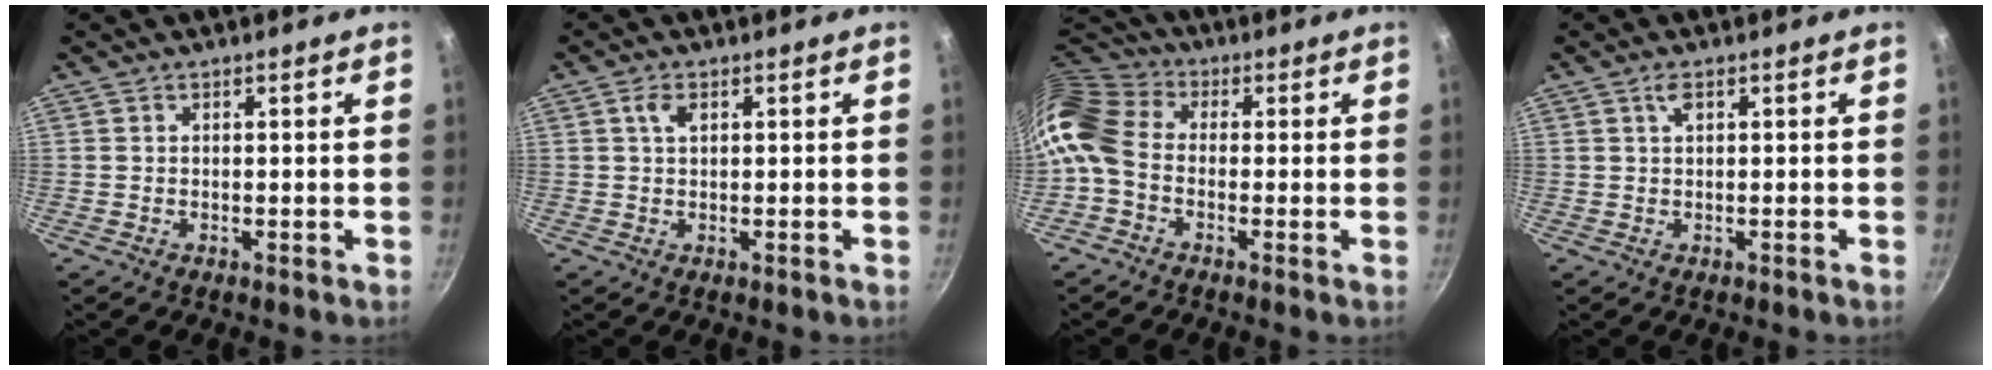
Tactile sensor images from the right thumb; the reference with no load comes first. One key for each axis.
{"total": 2.1, "fx": 0.7, "fy": 1.1, "fz": 1.6, "tx": -0.028, "ty": -0.001, "tz": 0.010}
{"total": 9.7, "fx": -2.0, "fy": 6.9, "fz": 6.5, "tx": -0.122, "ty": 0.032, "tz": -0.060}
{"total": 1.4, "fx": 0.4, "fy": 0.4, "fz": 1.3, "tx": -0.025, "ty": 0.003, "tz": 0.007}